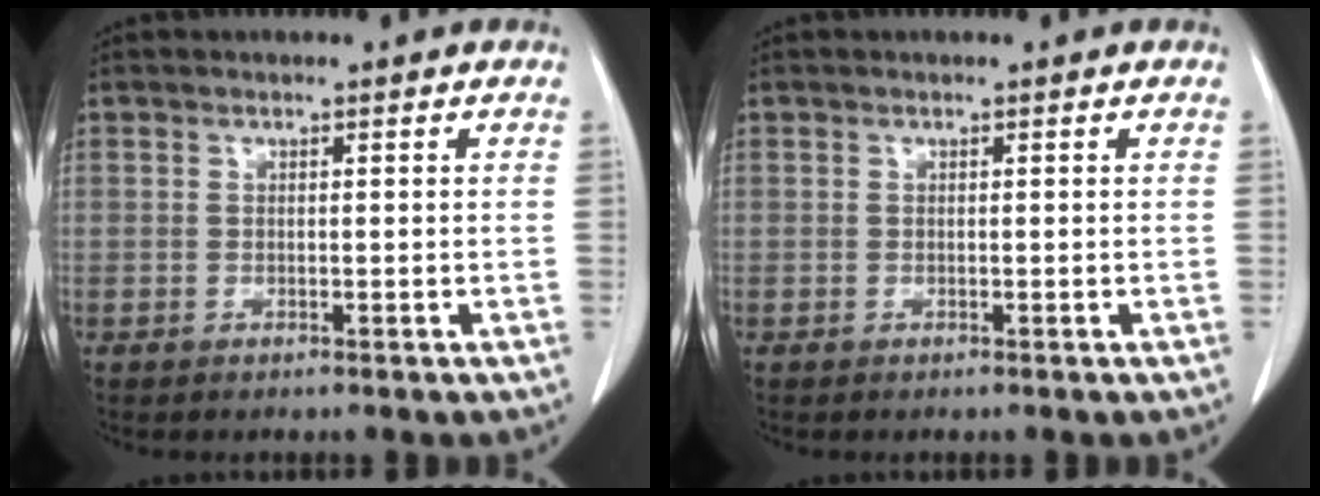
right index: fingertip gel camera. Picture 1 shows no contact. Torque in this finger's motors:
{"motor_torque": [0.00, 0.00, 0.00, 0.00]}